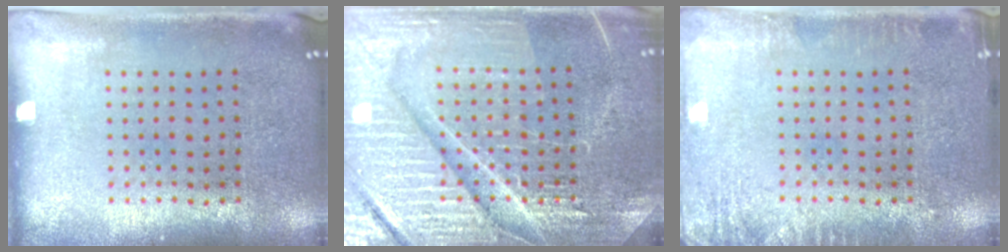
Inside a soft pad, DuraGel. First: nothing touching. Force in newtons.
{"total": 7.1, "press": 7.1, "slide": 0.9}
{"total": 2.1, "press": 2.1, "slide": 0.4}